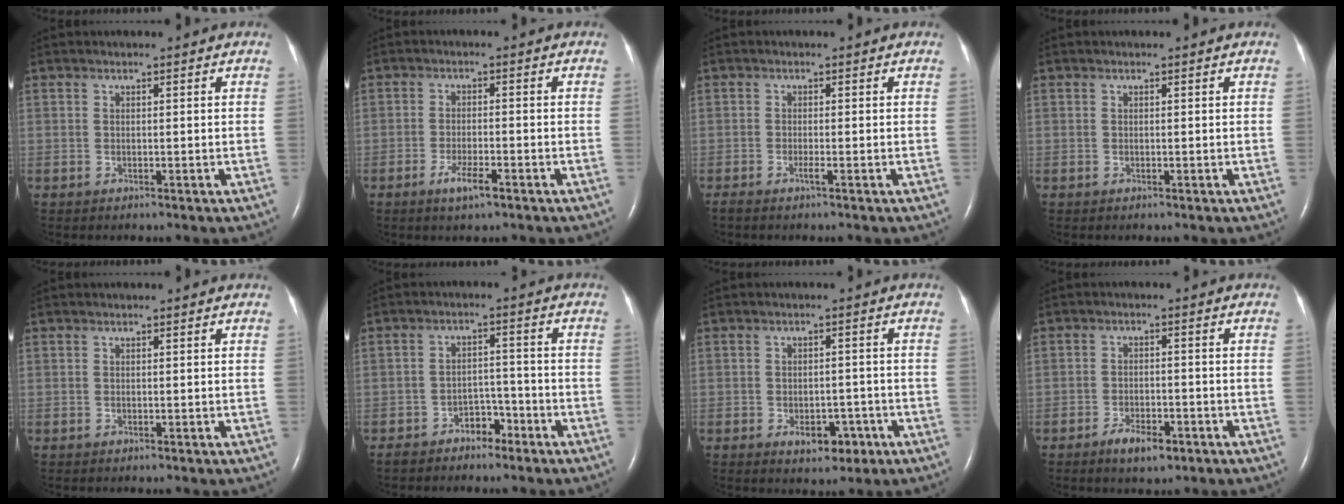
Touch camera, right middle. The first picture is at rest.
{"total": 3.7, "force": [-2.2, 0.6, 2.9], "torque": [-0.058, -0.004, -0.041]}
{"total": 1.0, "force": [-0.6, -0.2, 0.8], "torque": [-0.018, -0.002, -0.013]}
{"total": 0.0}
{"total": 0.0}
{"total": 4.0, "force": [-3.1, 2.0, 1.6], "torque": [-0.024, 0.009, -0.049]}
{"total": 4.6, "force": [-2.2, 2.8, 2.9], "torque": [-0.032, 0.006, -0.025]}
{"total": 4.3, "force": [-2.7, 1.7, 2.9], "torque": [-0.052, 0.001, -0.043]}